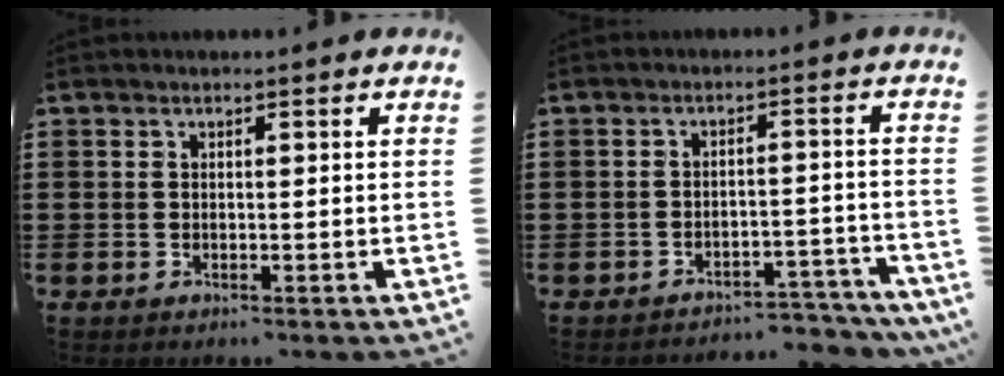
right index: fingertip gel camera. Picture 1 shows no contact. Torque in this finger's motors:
{"motor_torque": [1.26, -0.81, 0.06, -0.03]}